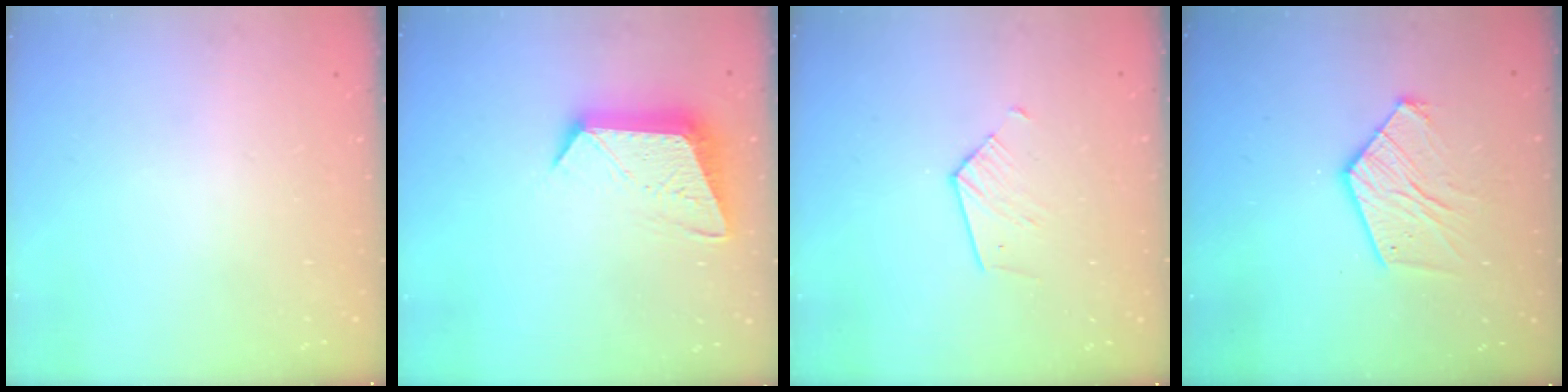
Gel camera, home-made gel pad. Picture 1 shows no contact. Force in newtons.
{"total": 12.7, "press": 12.7, "slide": 0.7}
{"total": 5.2, "press": 5.2, "slide": 0.5}
{"total": 12.0, "press": 11.9, "slide": 1.0}